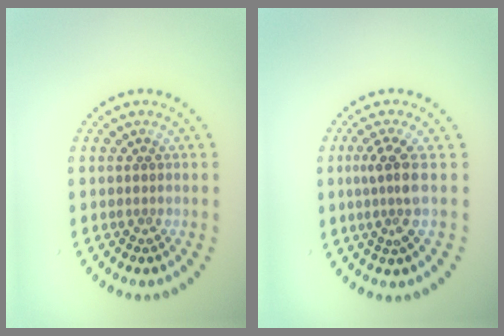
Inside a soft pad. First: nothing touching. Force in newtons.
{"total": 2.6, "press": 2.0, "slide": 1.7}